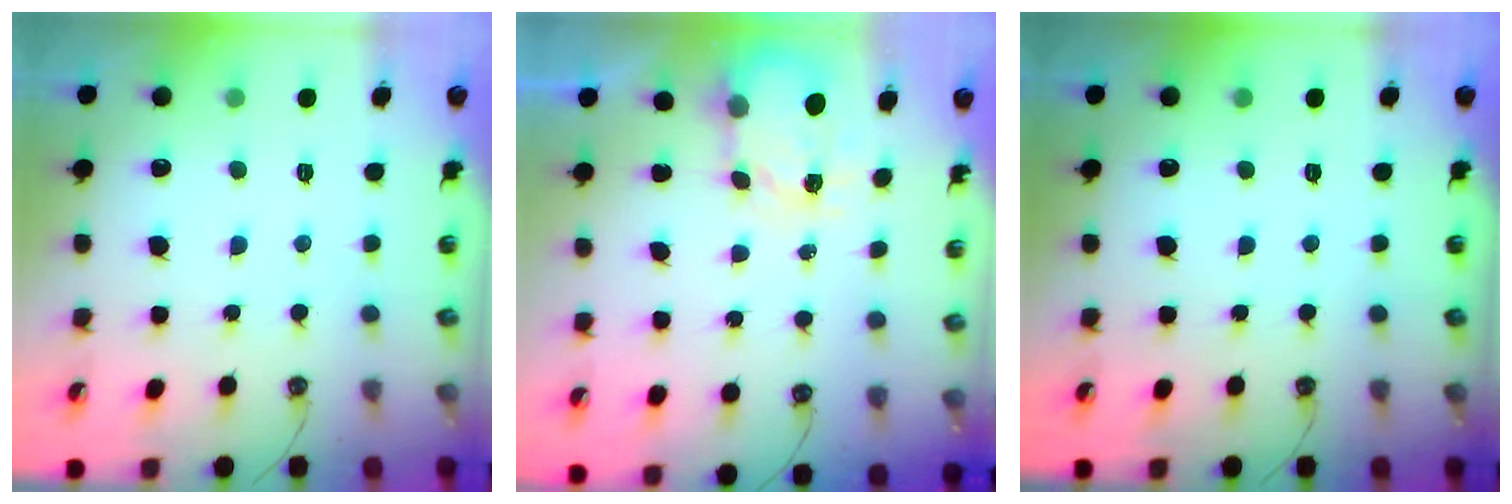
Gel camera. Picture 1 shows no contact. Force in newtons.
{"total": 4.0, "press": 4.0, "slide": 0.5}
{"total": 0.0}